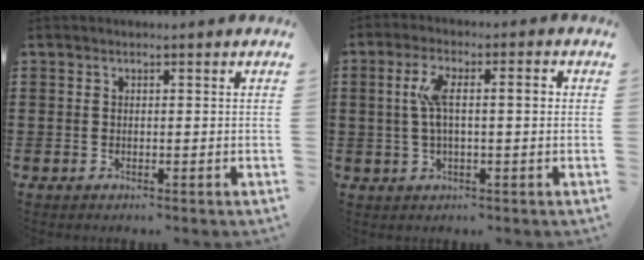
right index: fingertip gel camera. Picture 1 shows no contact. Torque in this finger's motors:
{"motor_torque": [0.55, -0.06, 0.26, 0.10]}